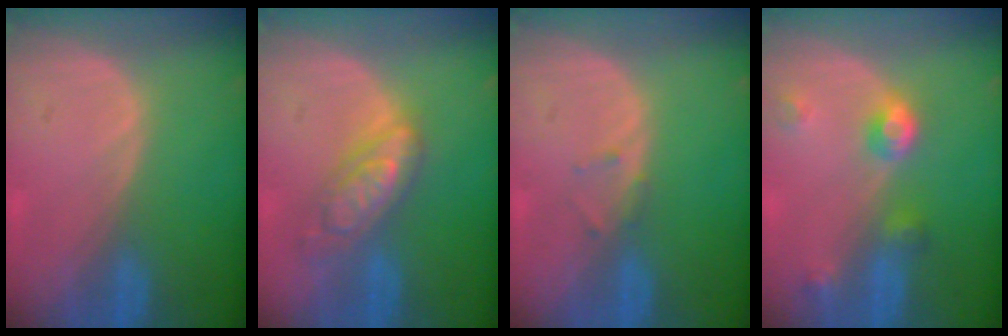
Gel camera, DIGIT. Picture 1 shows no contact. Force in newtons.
{"total": 6.4, "press": 6.4, "slide": 0.5}
{"total": 1.1, "press": 1.0, "slide": 0.2}
{"total": 4.7, "press": 4.3, "slide": 2.0}